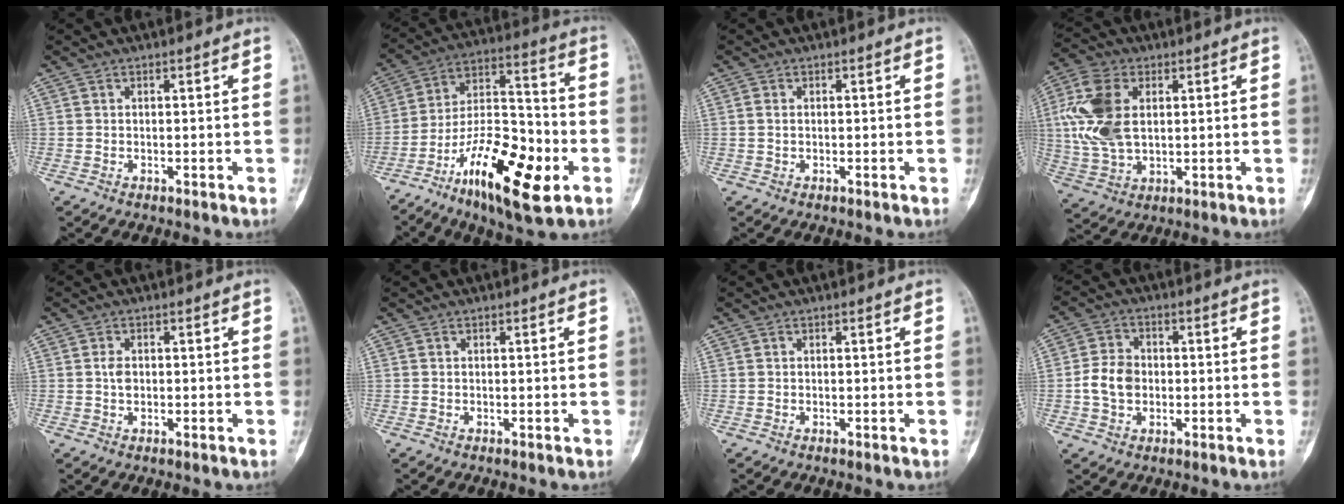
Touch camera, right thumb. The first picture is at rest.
{"total": 21.8, "force": [-9.4, 8.0, 18.0], "torque": [-0.290, 0.056, -0.155]}
{"total": 0.9, "force": [0.0, 0.6, 0.7], "torque": [-0.012, 0.001, -0.001]}
{"total": 14.0, "force": [2.5, 8.6, 10.7], "torque": [-0.229, 0.003, 0.050]}
{"total": 1.9, "force": [0.0, 1.3, 1.4], "torque": [-0.020, 0.003, -0.002]}
{"total": 0.0}
{"total": 0.0}
{"total": 6.7, "force": [-0.7, 5.2, 4.1], "torque": [-0.066, 0.015, -0.018]}